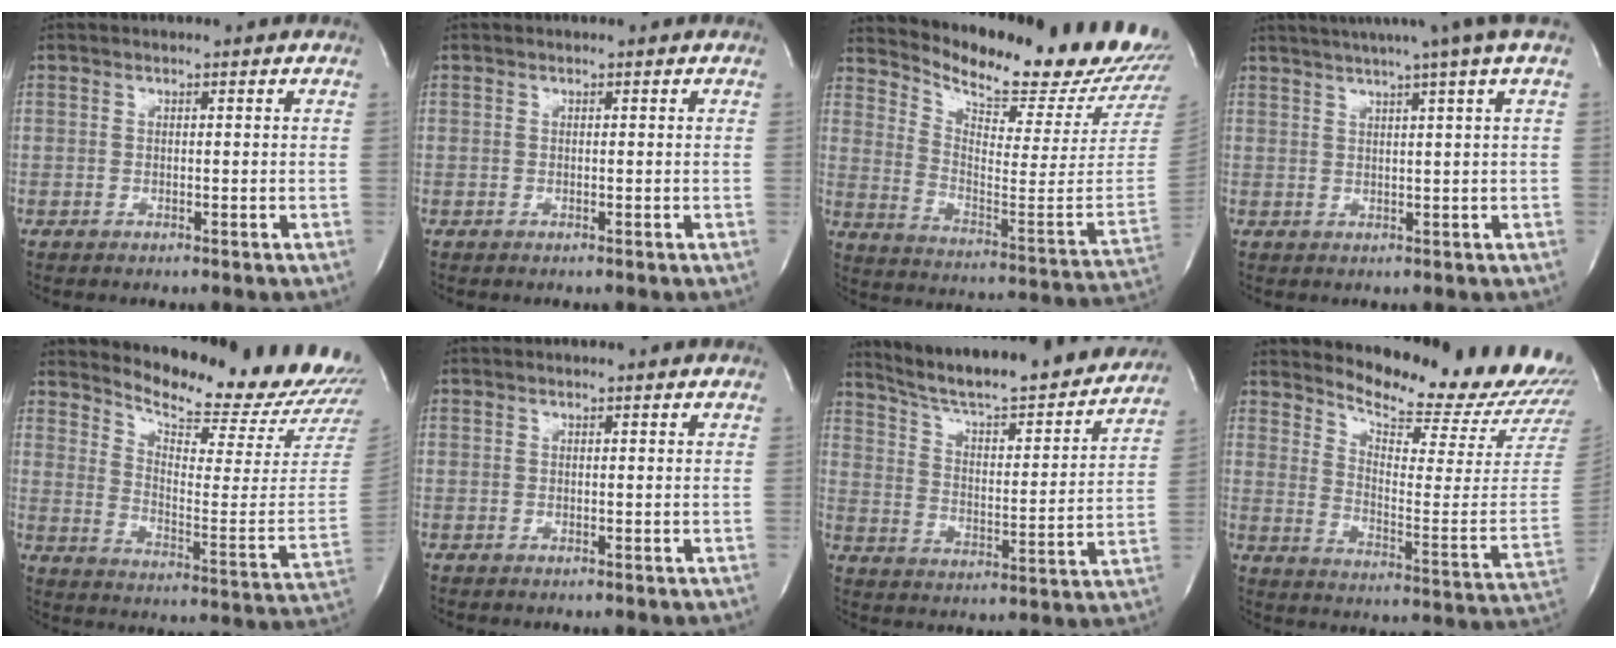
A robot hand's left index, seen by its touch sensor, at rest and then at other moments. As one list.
[{"total": 0.0}, {"total": 22.8, "force": [21.2, 2.3, 8.1], "torque": [-0.144, -0.111, 0.281]}, {"total": 10.4, "force": [7.7, -1.9, 6.6], "torque": [-0.106, 0.005, 0.094]}, {"total": 19.1, "force": [18.4, 0.8, 4.8], "torque": [-0.086, -0.124, 0.234]}, {"total": 0.0}, {"total": 24.1, "force": [21.8, 2.7, 9.8], "torque": [-0.153, -0.038, 0.300]}, {"total": 19.0, "force": [18.3, 0.9, 4.9], "torque": [-0.086, -0.128, 0.229]}]